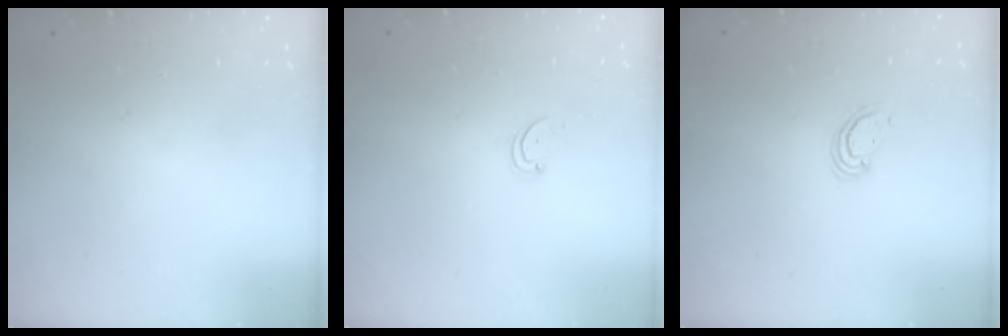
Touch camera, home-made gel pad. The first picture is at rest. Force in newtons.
{"total": 1.6, "press": 1.6, "slide": 0.4}
{"total": 2.3, "press": 2.3, "slide": 0.3}